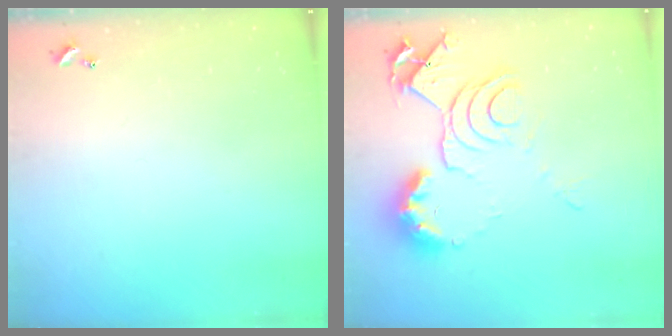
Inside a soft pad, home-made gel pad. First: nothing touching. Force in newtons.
{"total": 12.1, "press": 12.0, "slide": 1.6}